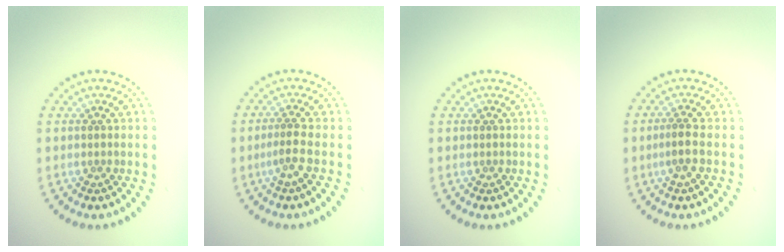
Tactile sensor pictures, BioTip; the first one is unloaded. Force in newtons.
{"total": 1.6, "press": 1.0, "slide": 1.2}
{"total": 0.0}
{"total": 1.5, "press": 1.2, "slide": 0.9}